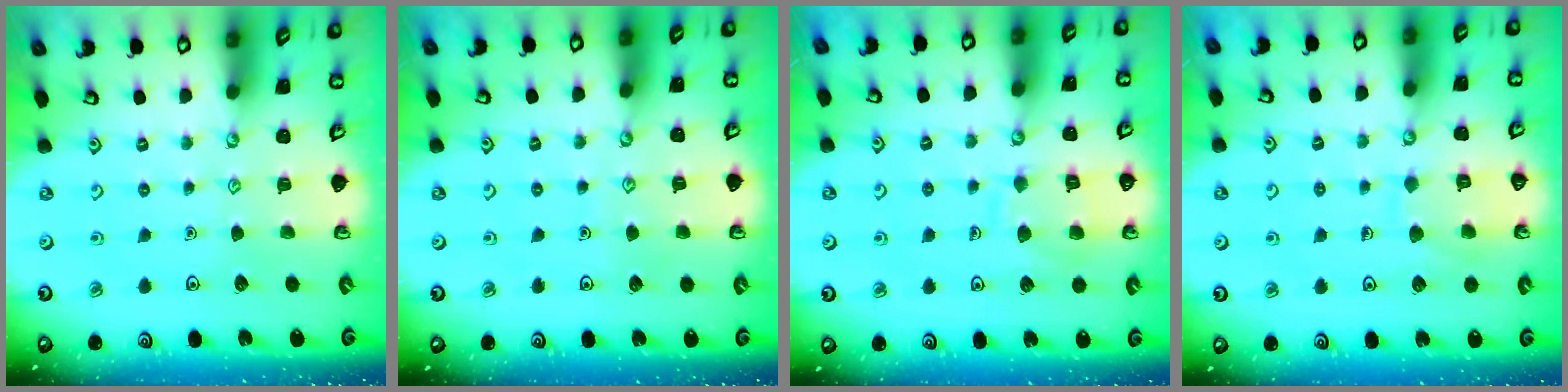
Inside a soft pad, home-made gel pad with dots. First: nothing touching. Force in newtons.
{"total": 4.5, "press": 4.5, "slide": 0.3}
{"total": 9.0, "press": 9.0, "slide": 0.9}
{"total": 7.8, "press": 7.8, "slide": 0.4}